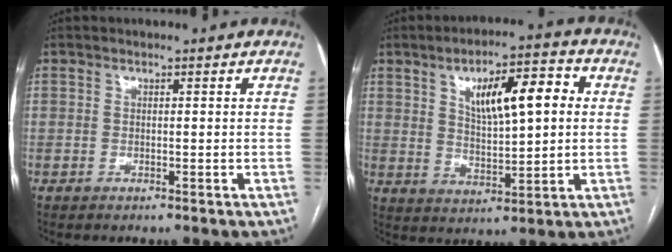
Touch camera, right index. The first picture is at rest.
{"total": 11.4, "force": [3.2, 3.4, 10.4], "torque": [-0.164, 0.019, 0.055]}